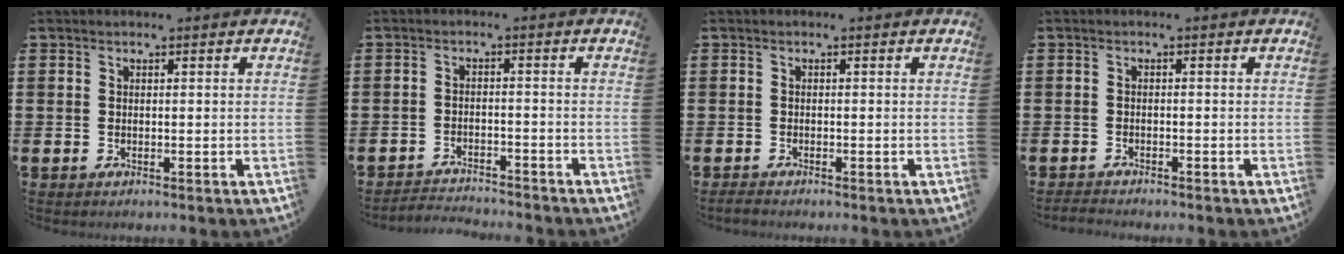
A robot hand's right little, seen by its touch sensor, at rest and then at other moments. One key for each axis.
{"total": 2.6, "fx": -2.5, "fy": 0.0, "fz": -0.2, "tx": -0.003, "ty": 0.002, "tz": -0.056}
{"total": 0.7, "fx": -0.6, "fy": 0.1, "fz": 0.3, "tx": -0.008, "ty": 0.000, "tz": -0.012}
{"total": 1.0, "fx": -1.0, "fy": 0.1, "fz": 0.2, "tx": -0.006, "ty": 0.002, "tz": -0.022}